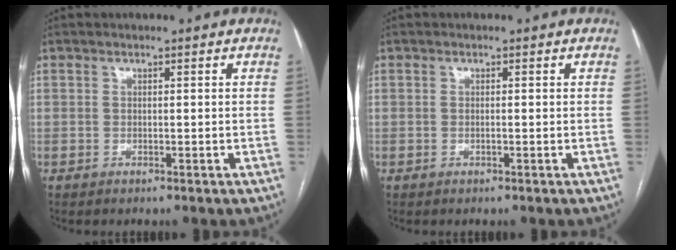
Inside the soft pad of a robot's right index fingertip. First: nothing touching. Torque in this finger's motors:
{"motor_torque": [0.00, 0.04, -0.06, 0.00]}